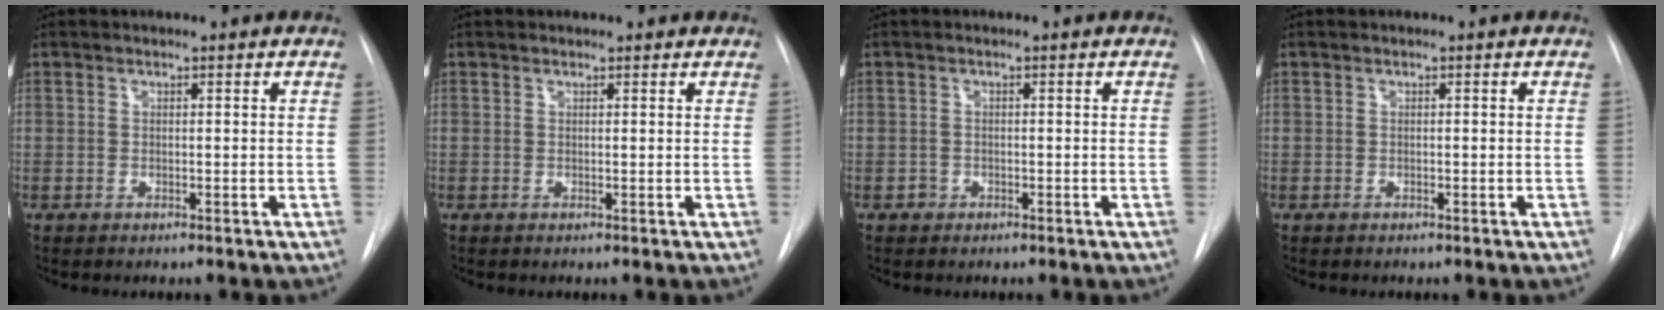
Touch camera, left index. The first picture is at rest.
{"total": 1.5, "force": [1.4, 0.6, 0.2], "torque": [-0.007, 0.008, 0.012]}
{"total": 0.8, "force": [-0.4, 0.7, 0.1], "torque": [-0.004, 0.003, -0.008]}
{"total": 0.0}